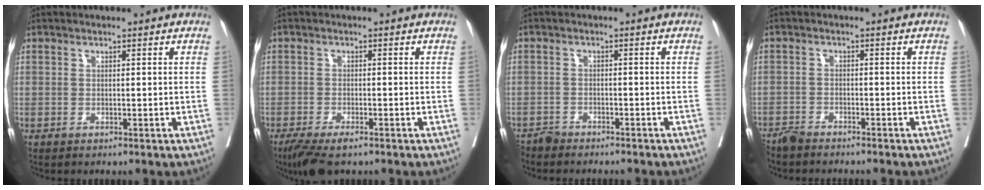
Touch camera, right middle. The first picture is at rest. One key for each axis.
{"total": 5.8, "fx": -4.1, "fy": 1.5, "fz": 3.8, "tx": -0.063, "ty": -0.013, "tz": -0.069}
{"total": 3.6, "fx": -3.6, "fy": 0.5, "fz": 0.3, "tx": 0.002, "ty": -0.007, "tz": -0.056}
{"total": 4.1, "fx": -3.9, "fy": 0.4, "fz": 1.2, "tx": -0.015, "ty": -0.009, "tz": -0.062}